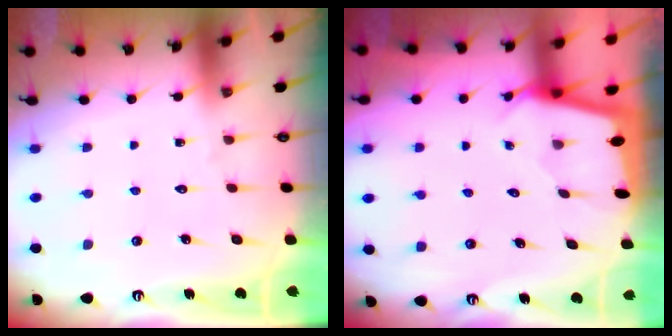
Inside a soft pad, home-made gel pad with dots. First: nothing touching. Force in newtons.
{"total": 1.5, "press": 1.5, "slide": 0.2}